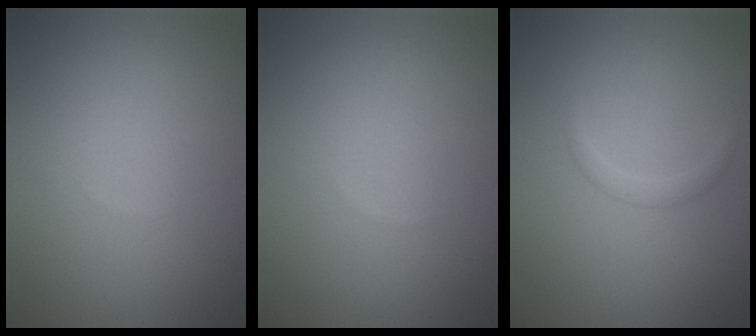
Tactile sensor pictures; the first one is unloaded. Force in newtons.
{"total": 0.0}
{"total": 0.9, "press": 0.9, "slide": 0.0}